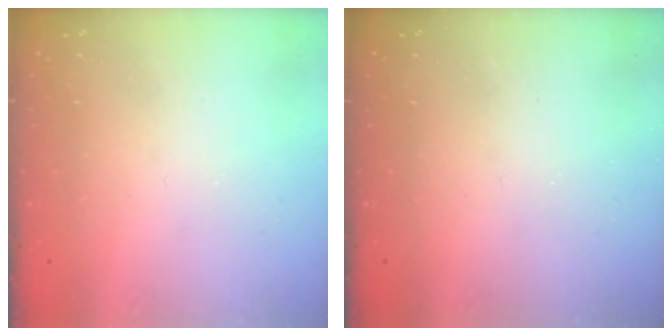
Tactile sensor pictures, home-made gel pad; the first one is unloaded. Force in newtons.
{"total": 0.0}